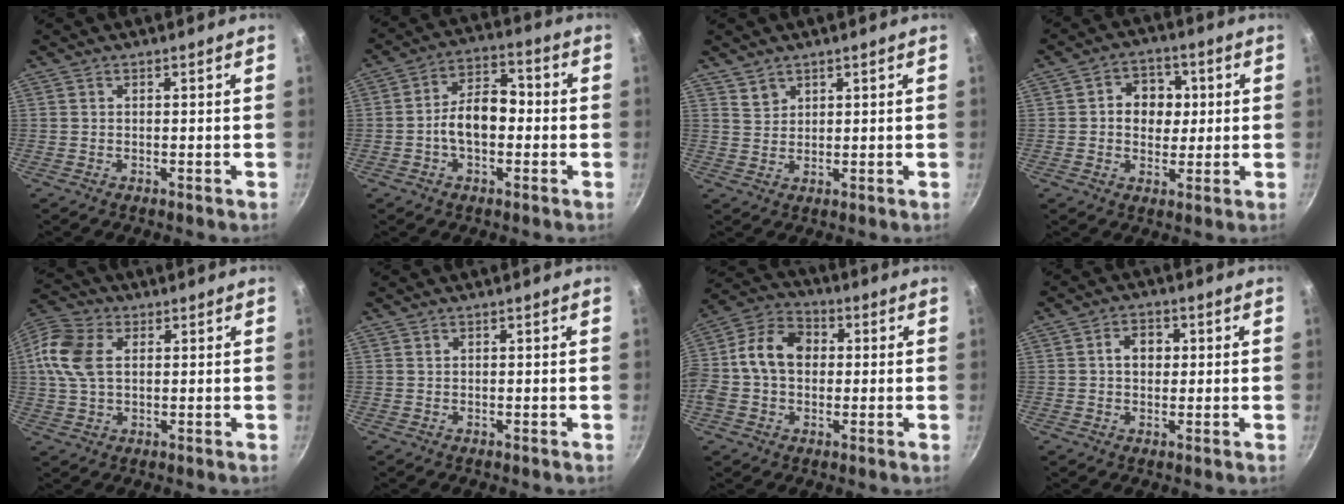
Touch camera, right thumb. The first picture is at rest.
{"total": 9.7, "force": [-1.4, 6.1, 7.4], "torque": [-0.095, 0.038, -0.035]}
{"total": 2.5, "force": [1.9, 1.5, 0.4], "torque": [0.006, -0.002, 0.041]}
{"total": 8.2, "force": [1.0, 6.8, 4.6], "torque": [-0.032, 0.002, 0.007]}
{"total": 11.6, "force": [2.2, 7.7, 8.4], "torque": [-0.164, 0.015, 0.031]}
{"total": 0.0}
{"total": 13.0, "force": [0.7, 9.8, 8.5], "torque": [-0.127, 0.031, -0.011]}
{"total": 4.6, "force": [0.7, 3.6, 2.8], "torque": [-0.024, 0.008, 0.006]}